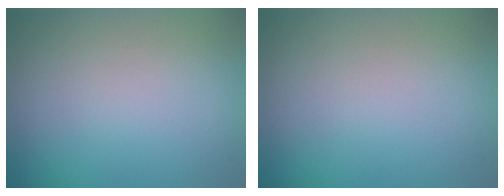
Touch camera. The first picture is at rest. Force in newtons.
{"total": 0.0}